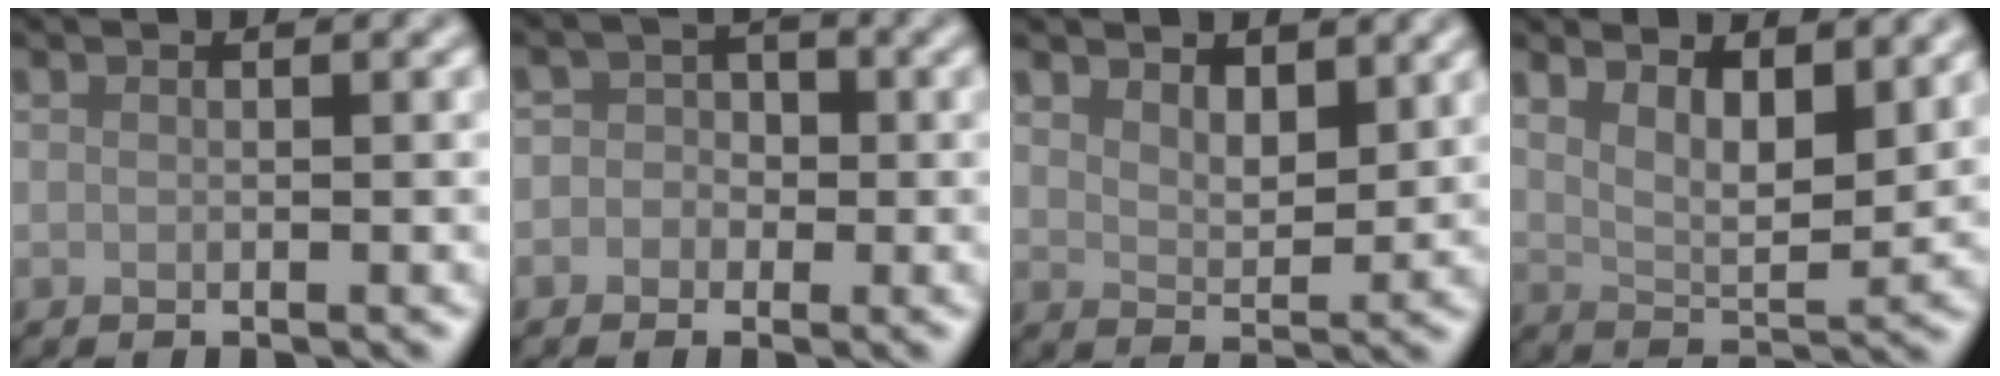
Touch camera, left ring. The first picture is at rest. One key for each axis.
{"total": 2.6, "fx": -0.4, "fy": 2.4, "fz": 0.7, "tx": 0.020, "ty": 0.010, "tz": -0.031}
{"total": 3.4, "fx": 2.1, "fy": 1.7, "fz": 2.0, "tx": -0.040, "ty": -0.007, "tz": 0.036}
{"total": 5.6, "fx": 3.1, "fy": 2.2, "fz": 4.1, "tx": -0.076, "ty": -0.009, "tz": 0.053}